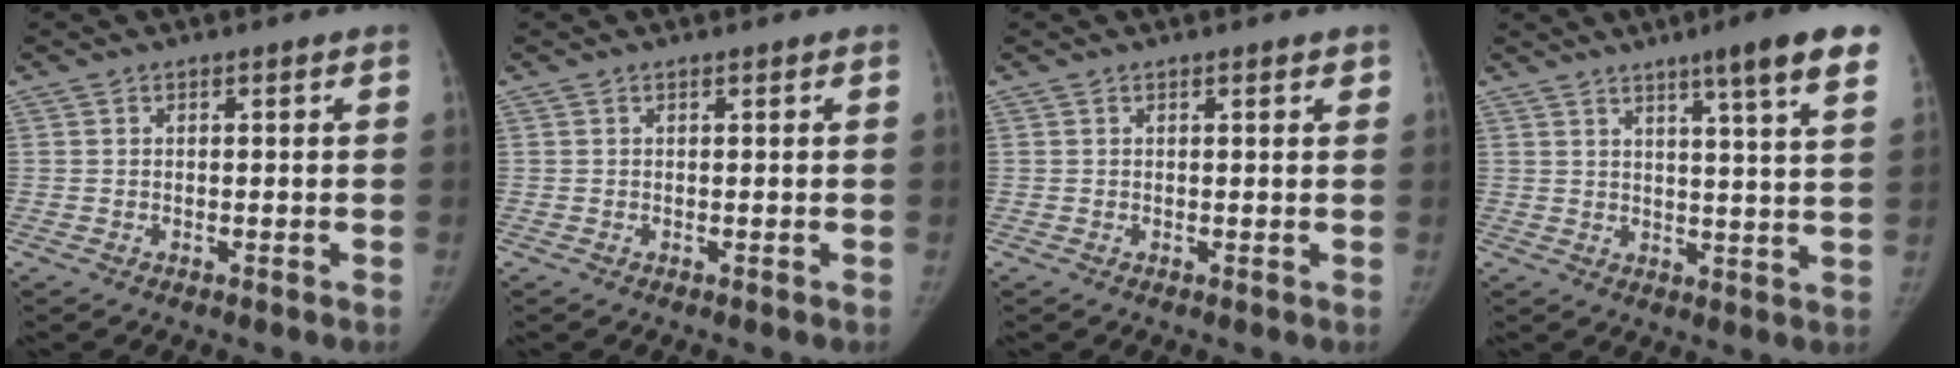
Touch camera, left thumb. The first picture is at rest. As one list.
[{"total": 0.0}, {"total": 1.1, "force": [0.7, 0.3, 0.8], "torque": [-0.005, 0.001, 0.007]}, {"total": 12.6, "force": [8.0, 0.5, 9.7], "torque": [-0.123, -0.030, 0.094]}]